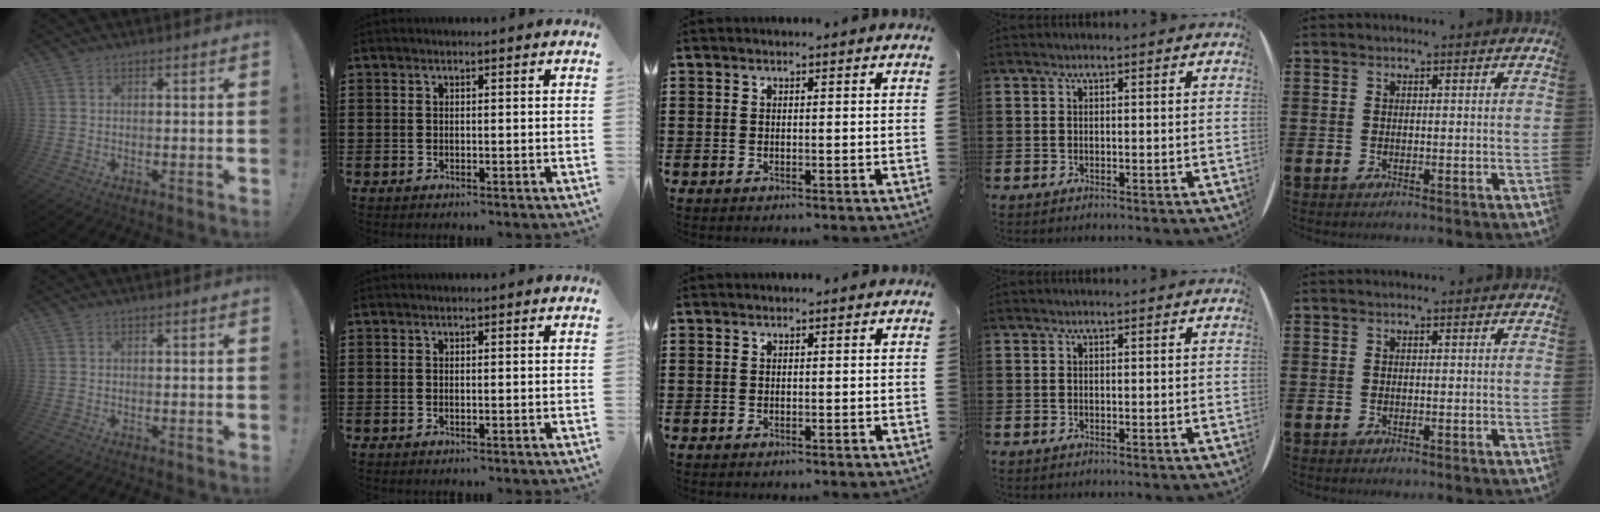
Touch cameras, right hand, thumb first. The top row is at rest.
{}